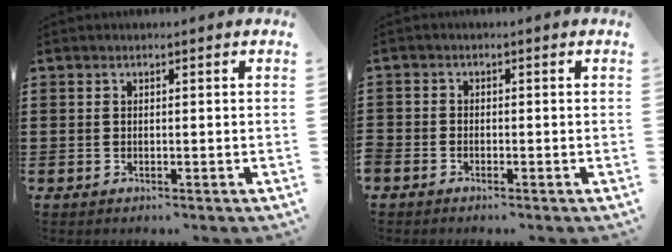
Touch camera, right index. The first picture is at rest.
{"total": 1.0, "force": [-0.9, 0.4, 0.0], "torque": [-0.002, -0.001, -0.019]}